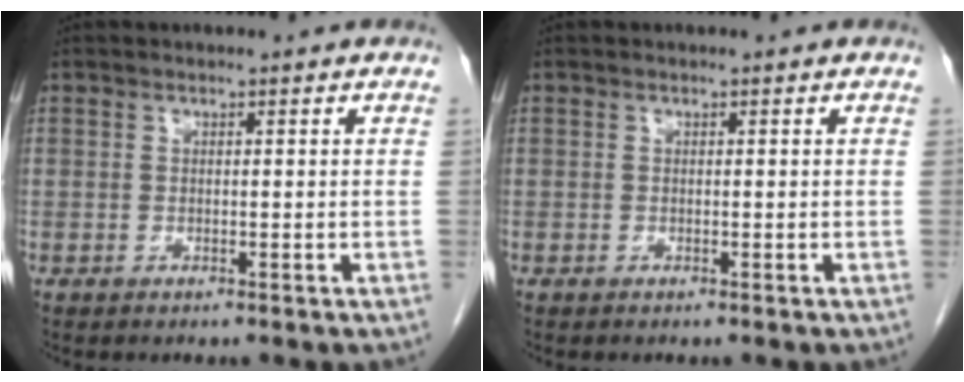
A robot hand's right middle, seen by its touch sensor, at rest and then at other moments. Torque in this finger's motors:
{"motor_torque": [-0.03, -0.54, -0.11, -0.04]}